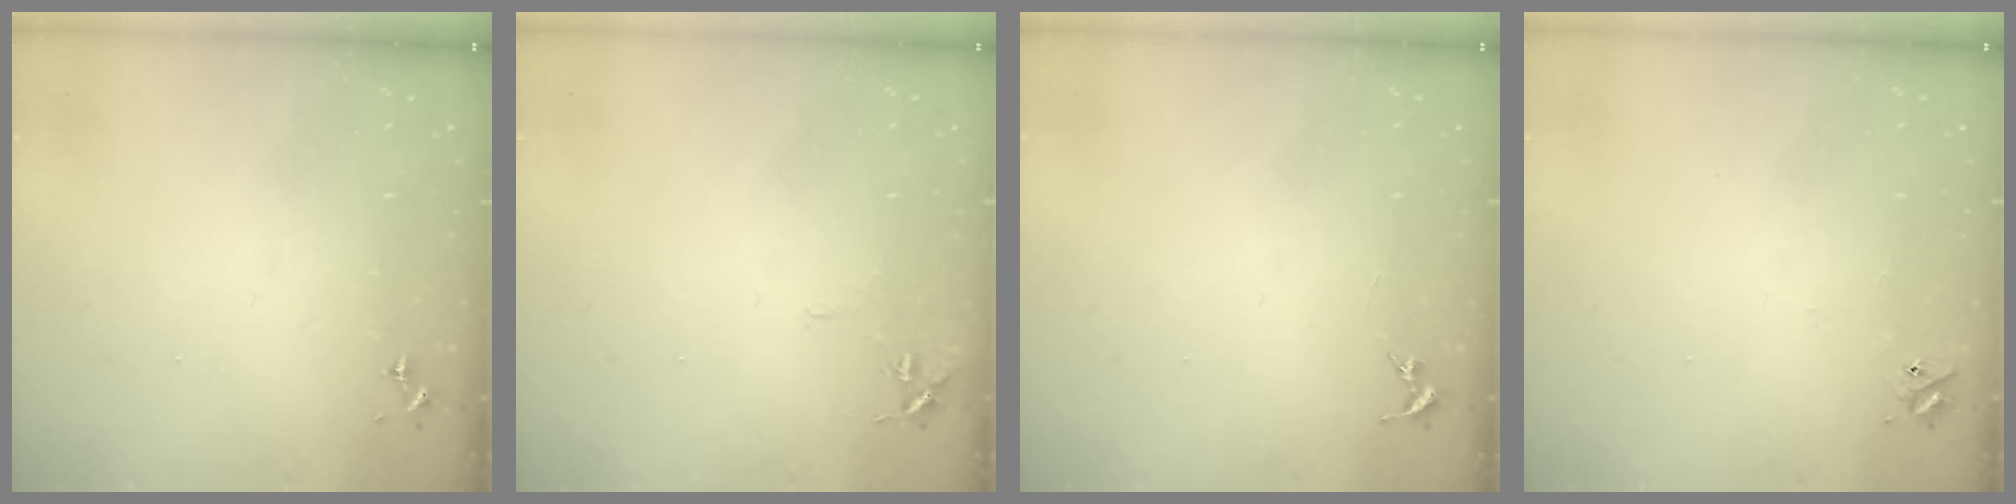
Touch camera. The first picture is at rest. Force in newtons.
{"total": 3.5, "press": 3.5, "slide": 0.4}
{"total": 0.0}
{"total": 4.5, "press": 4.5, "slide": 0.6}